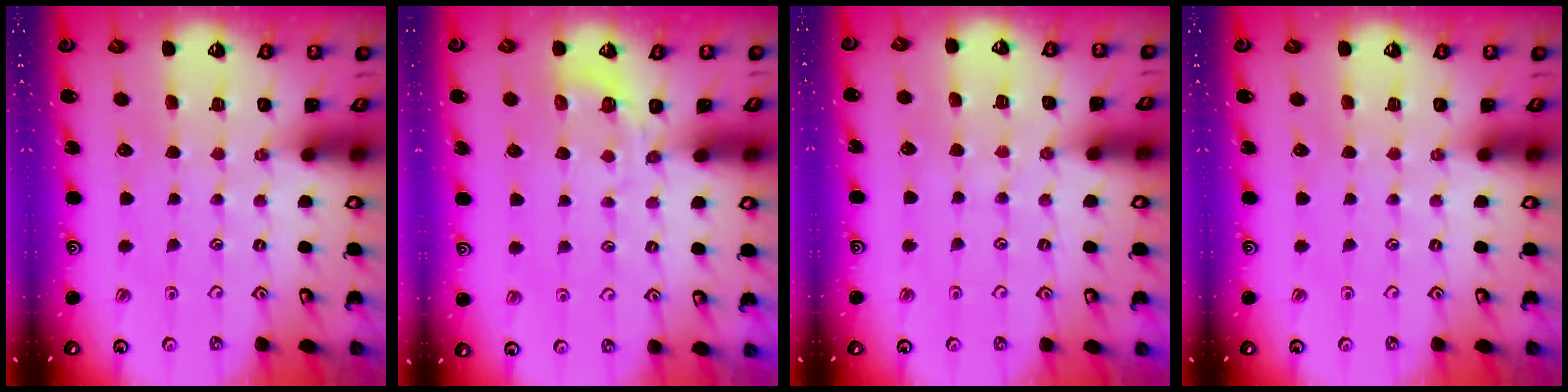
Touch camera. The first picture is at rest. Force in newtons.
{"total": 2.8, "press": 2.2, "slide": 1.8}
{"total": 2.9, "press": 2.9, "slide": 0.2}
{"total": 0.0}